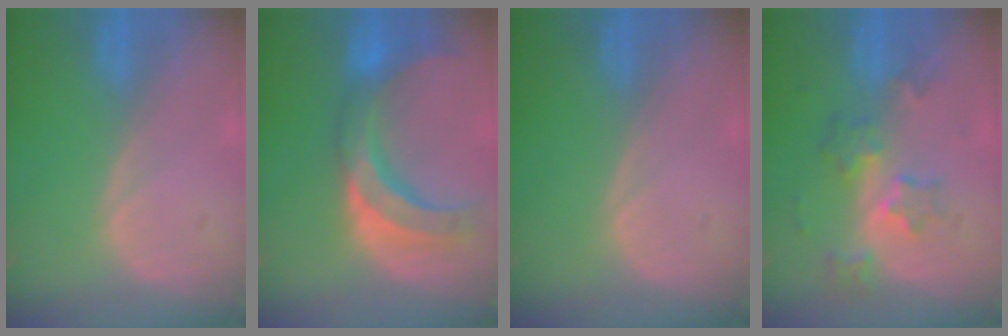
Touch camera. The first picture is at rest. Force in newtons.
{"total": 10.6, "press": 9.3, "slide": 5.0}
{"total": 0.0}
{"total": 6.1, "press": 5.5, "slide": 2.7}